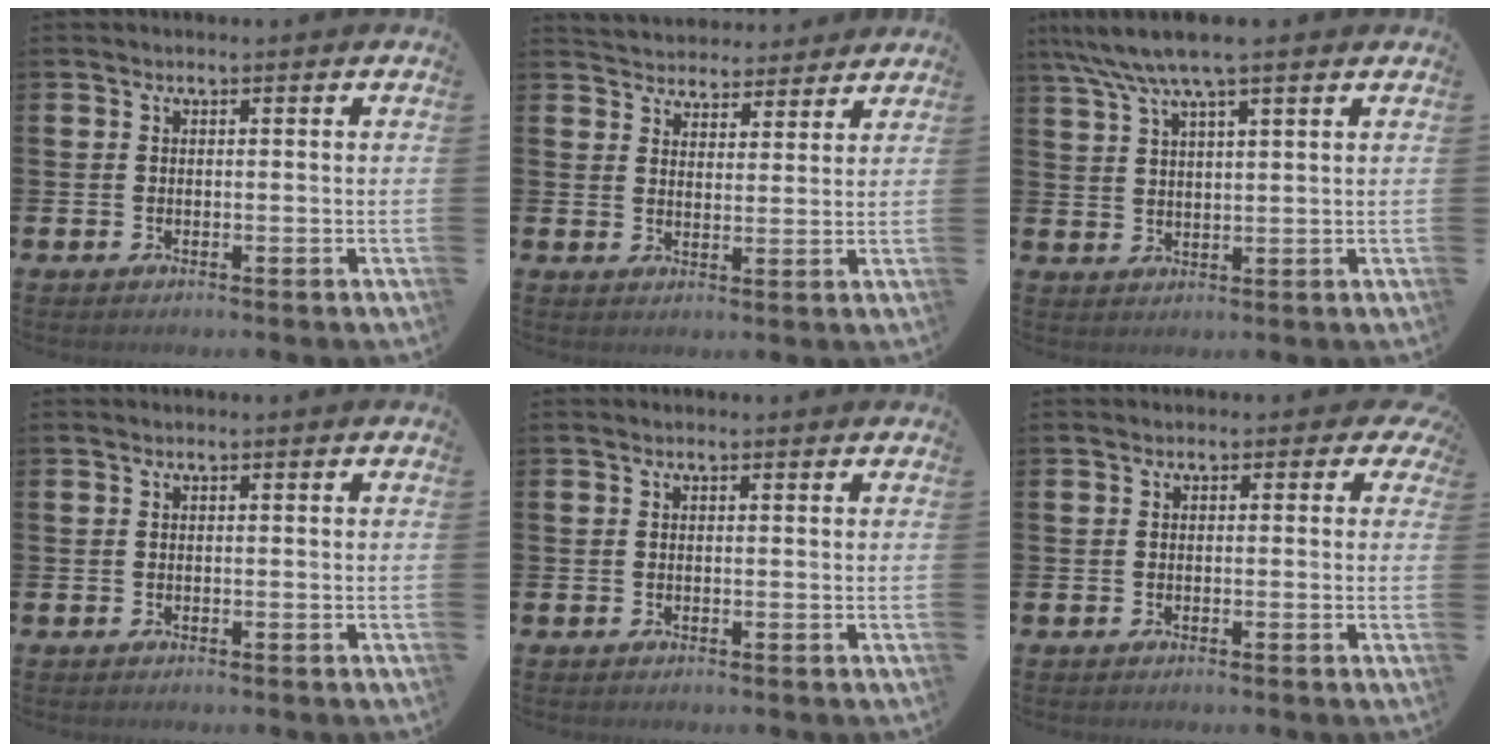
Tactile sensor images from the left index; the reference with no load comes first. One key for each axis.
{"total": 4.4, "fx": 4.2, "fy": 1.2, "fz": -0.4, "tx": -0.005, "ty": -0.028, "tz": 0.076}
{"total": 6.7, "fx": 5.3, "fy": 0.9, "fz": 4.0, "tx": -0.090, "ty": -0.009, "tz": 0.096}
{"total": 0.0}
{"total": 0.0}
{"total": 1.4, "fx": -0.6, "fy": 1.0, "fz": 0.6, "tx": -0.012, "ty": 0.007, "tz": -0.016}